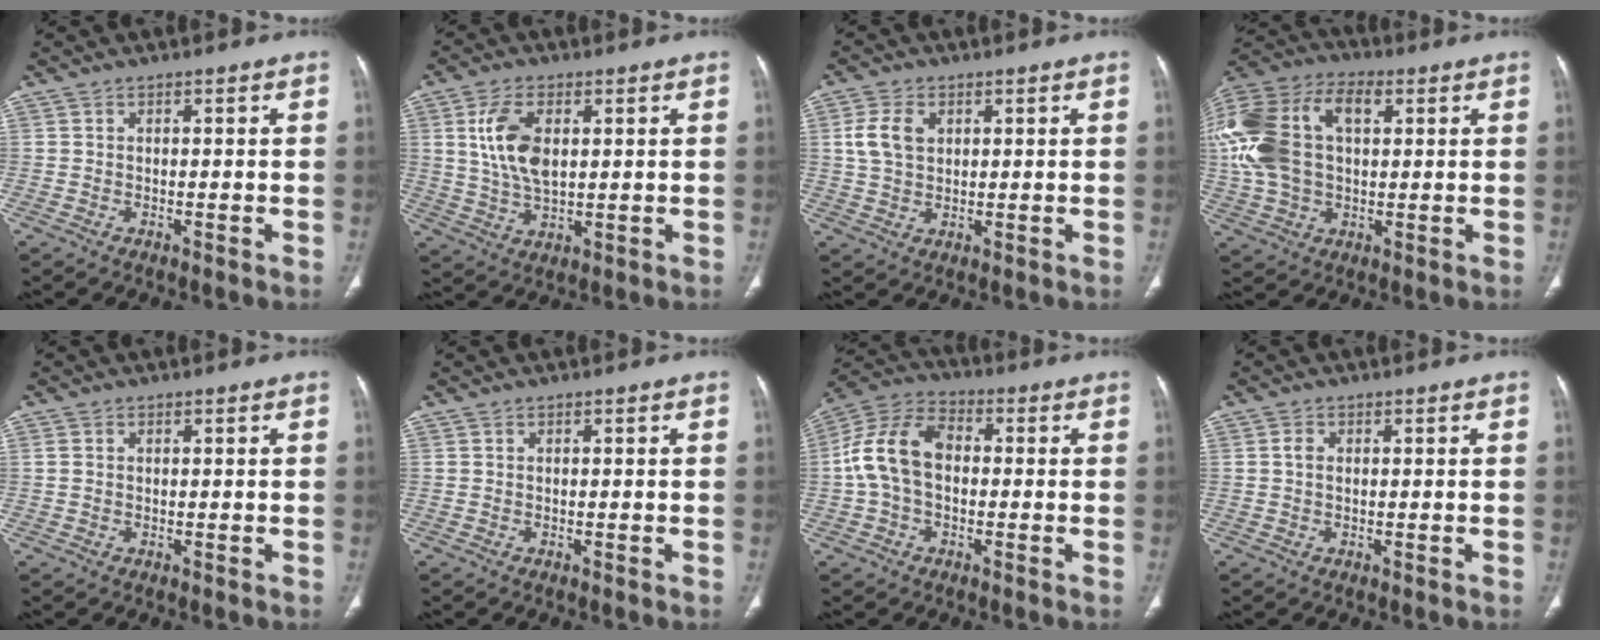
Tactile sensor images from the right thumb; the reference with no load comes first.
{"total": 9.7, "force": [2.3, 5.2, 7.8], "torque": [-0.153, -0.007, 0.047]}
{"total": 6.2, "force": [1.7, 4.3, 4.1], "torque": [-0.080, 0.001, 0.034]}
{"total": 22.9, "force": [4.6, 14.5, 17.1], "torque": [-0.390, 0.036, 0.084]}
{"total": 1.2, "force": [0.2, 0.9, 0.7], "torque": [-0.018, 0.004, 0.008]}
{"total": 0.0}
{"total": 12.1, "force": [-0.1, 8.0, 9.1], "torque": [-0.176, 0.035, -0.013]}
{"total": 1.7, "force": [0.3, 1.2, 1.2], "torque": [-0.023, 0.002, 0.004]}